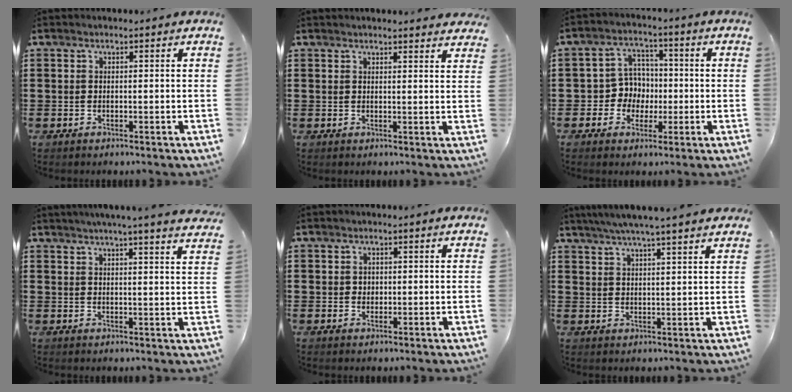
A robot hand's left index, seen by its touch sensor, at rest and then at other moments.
{"total": 2.0, "force": [2.0, 0.1, 0.2], "torque": [-0.008, -0.001, 0.039]}
{"total": 6.1, "force": [-0.5, 5.9, 1.6], "torque": [-0.052, 0.016, -0.008]}
{"total": 4.0, "force": [3.6, -1.0, 1.5], "torque": [-0.039, -0.016, 0.063]}
{"total": 1.2, "force": [0.3, 1.1, 0.4], "torque": [-0.010, 0.007, 0.006]}
{"total": 4.6, "force": [4.0, -0.5, 2.2], "torque": [-0.054, -0.012, 0.071]}